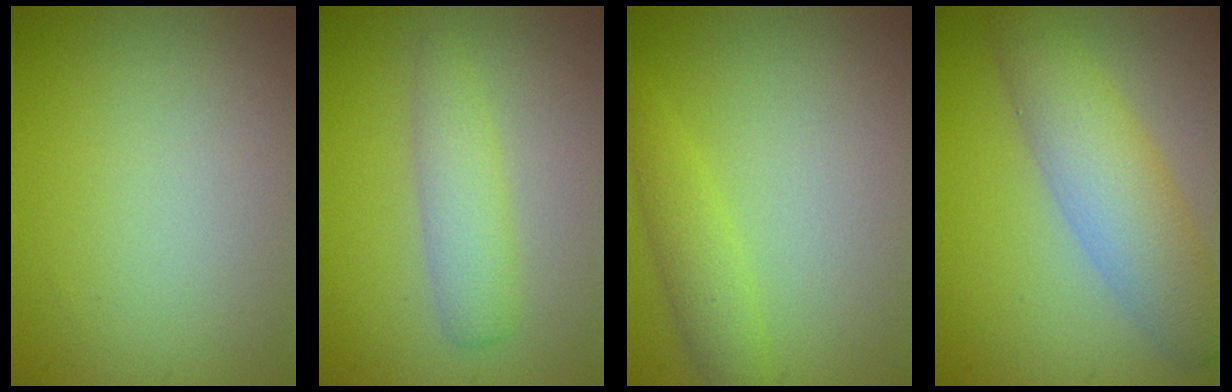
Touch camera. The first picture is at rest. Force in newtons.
{"total": 2.8, "press": 2.8, "slide": 0.1}
{"total": 2.3, "press": 2.3, "slide": 0.0}
{"total": 5.4, "press": 5.4, "slide": 0.2}